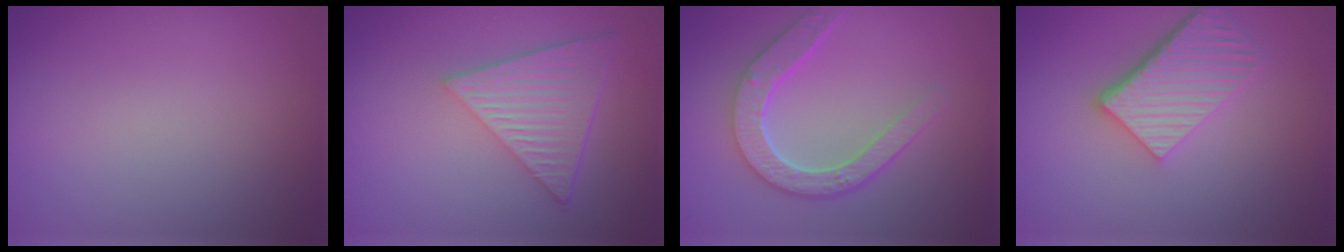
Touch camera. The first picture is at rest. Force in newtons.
{"total": 6.8, "press": 4.9, "slide": 4.7}
{"total": 4.6, "press": 3.7, "slide": 2.6}
{"total": 5.4, "press": 3.8, "slide": 3.8}